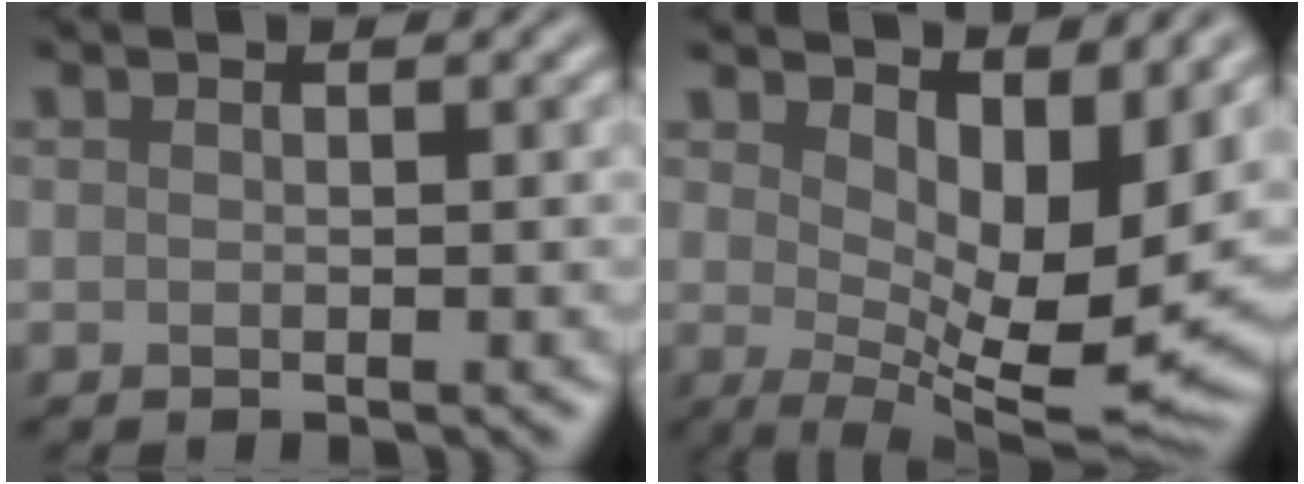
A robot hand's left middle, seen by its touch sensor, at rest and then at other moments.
{"total": 10.5, "force": [2.9, 4.1, 9.3], "torque": [-0.140, -0.021, 0.054]}